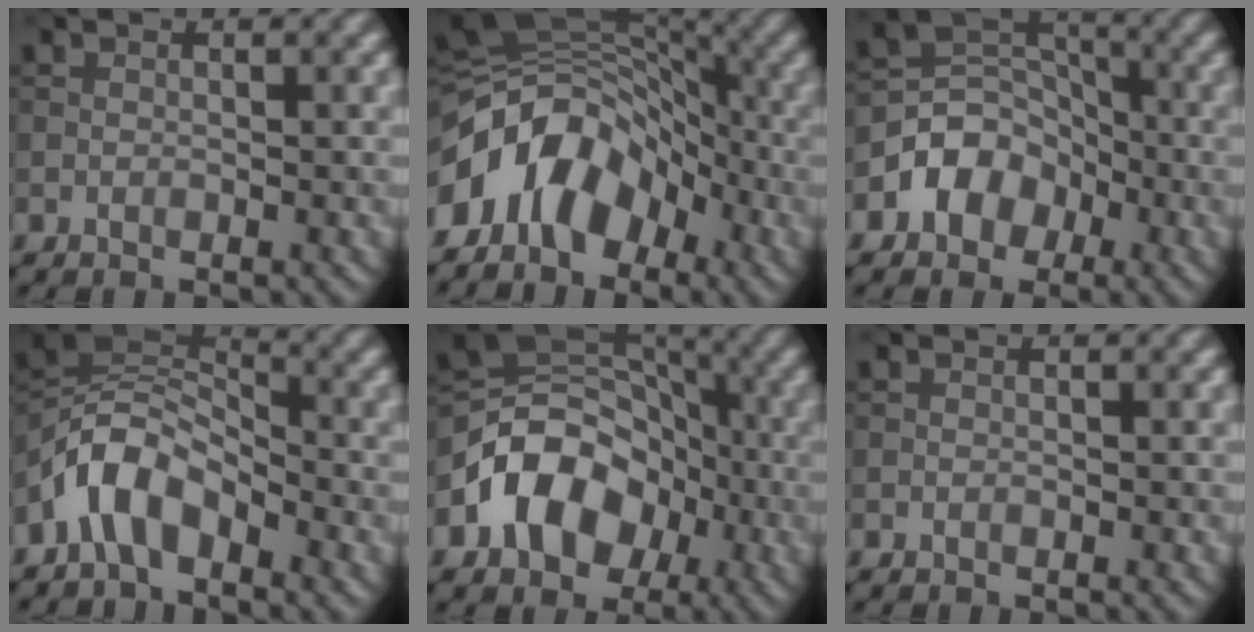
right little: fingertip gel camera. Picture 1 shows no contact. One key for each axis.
{"total": 10.0, "fx": -4.4, "fy": 6.7, "fz": 6.0, "tx": -0.089, "ty": 0.014, "tz": -0.097}
{"total": 4.9, "fx": -2.4, "fy": 3.9, "fz": 1.9, "tx": -0.016, "ty": 0.007, "tz": -0.051}
{"total": 5.7, "fx": -3.2, "fy": 3.1, "fz": 3.5, "tx": -0.061, "ty": 0.011, "tz": -0.074}
{"total": 8.4, "fx": -3.2, "fy": 6.4, "fz": 4.4, "tx": -0.059, "ty": 0.005, "tz": -0.064}
{"total": 0.0}